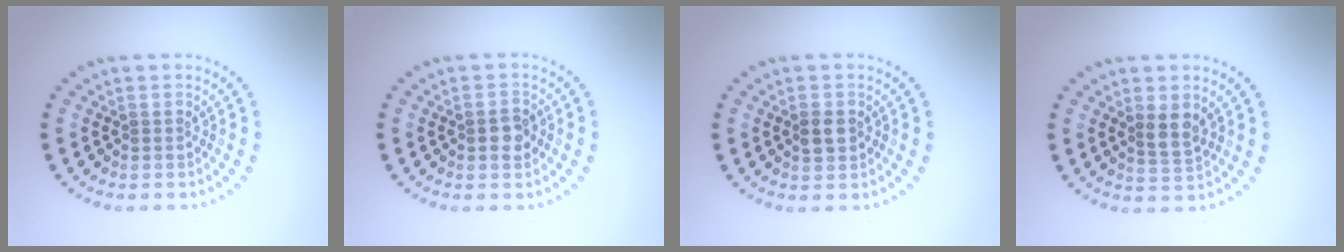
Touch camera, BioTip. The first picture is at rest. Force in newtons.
{"total": 1.7, "press": 1.7, "slide": 0.2}
{"total": 1.8, "press": 1.8, "slide": 0.2}
{"total": 2.1, "press": 1.9, "slide": 0.9}